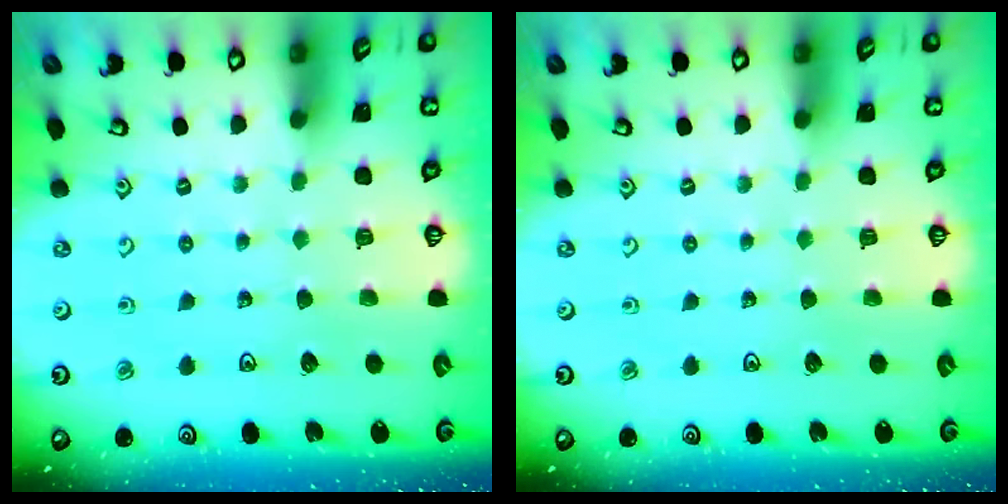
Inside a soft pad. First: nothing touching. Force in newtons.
{"total": 0.0}